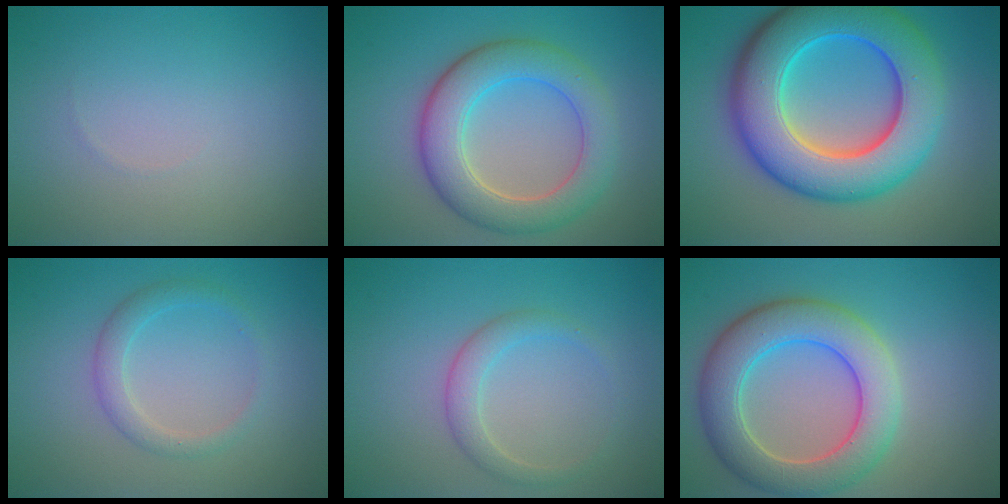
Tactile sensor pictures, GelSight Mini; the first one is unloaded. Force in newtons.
{"total": 6.5, "press": 6.5, "slide": 0.4}
{"total": 12.0, "press": 12.0, "slide": 0.2}
{"total": 2.1, "press": 2.1, "slide": 0.1}
{"total": 2.2, "press": 2.2, "slide": 0.1}
{"total": 7.4, "press": 7.4, "slide": 0.5}